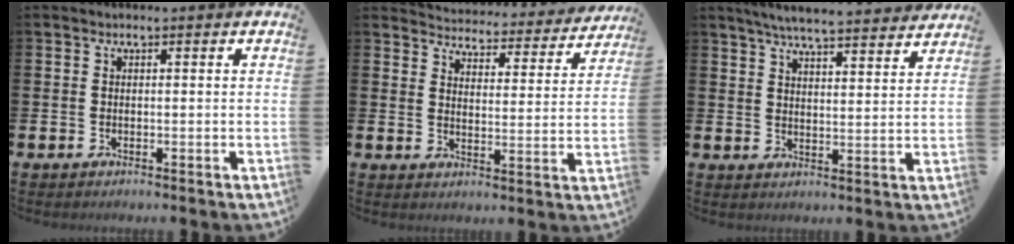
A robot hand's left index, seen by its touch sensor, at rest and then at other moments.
{"total": 4.1, "force": [4.1, 0.6, 0.3], "torque": [-0.023, -0.038, 0.065]}
{"total": 6.1, "force": [5.8, 0.1, 1.6], "torque": [-0.038, -0.039, 0.100]}